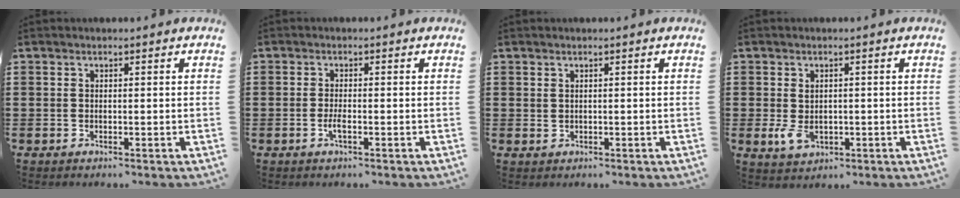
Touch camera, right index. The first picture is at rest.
{"total": 2.0, "force": [-0.8, 0.4, 1.8], "torque": [-0.039, -0.003, -0.015]}
{"total": 0.7, "force": [0.1, 0.5, 0.4], "torque": [-0.010, 0.003, 0.002]}
{"total": 3.2, "force": [-0.4, 2.0, 2.4], "torque": [-0.062, -0.005, -0.010]}